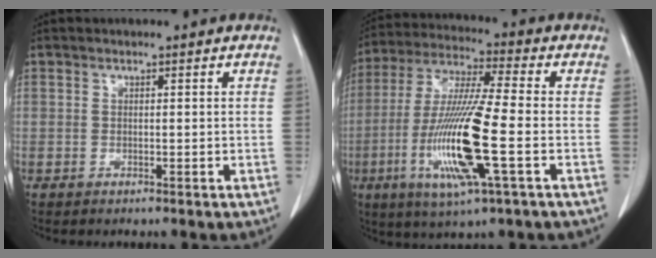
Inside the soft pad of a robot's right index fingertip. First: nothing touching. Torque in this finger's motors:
{"motor_torque": [2.14, 0.00, 0.57, 0.21]}